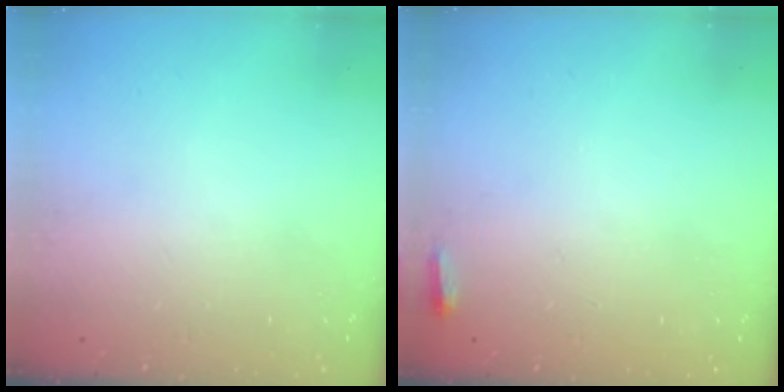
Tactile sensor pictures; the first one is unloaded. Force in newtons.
{"total": 2.7, "press": 2.6, "slide": 0.9}